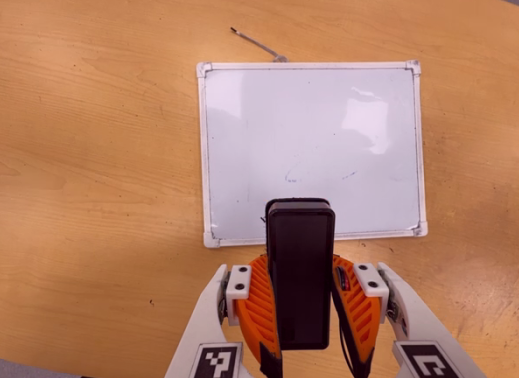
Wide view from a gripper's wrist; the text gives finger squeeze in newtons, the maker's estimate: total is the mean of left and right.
{"total": 7.9, "left": 6.9, "right": 8.8}